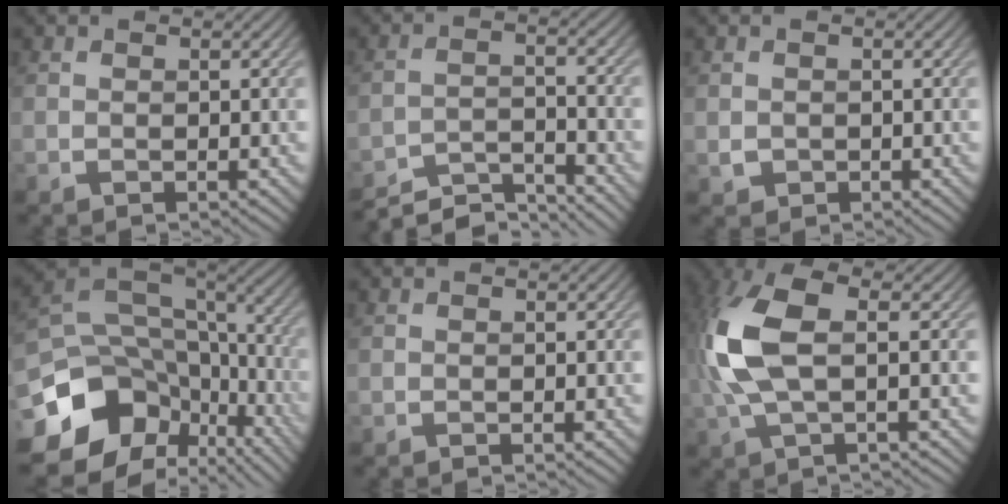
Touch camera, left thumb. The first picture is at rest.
{"total": 7.2, "force": [-6.7, 1.2, 2.3], "torque": [-0.043, 0.005, -0.119]}
{"total": 1.2, "force": [-0.1, 1.2, 0.2], "torque": [-0.009, -0.008, -0.004]}
{"total": 18.1, "force": [-7.6, 13.3, 9.5], "torque": [-0.232, -0.031, -0.072]}
{"total": 0.0}
{"total": 10.8, "force": [1.2, 4.7, 9.6], "torque": [-0.242, 0.008, 0.018]}